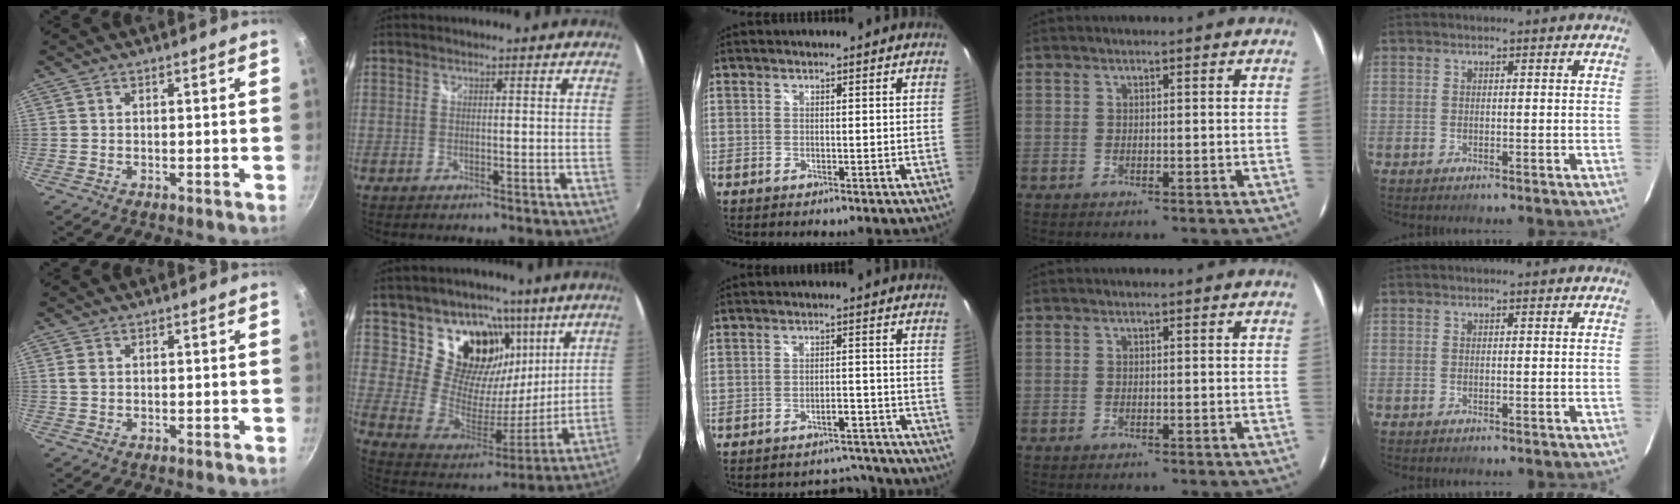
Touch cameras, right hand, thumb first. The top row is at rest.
{"thumb": {"total": 1.8, "force": [0.4, 1.3, 1.2], "torque": [-0.023, 0.003, 0.008]}, "index": {"total": 18.7, "force": [10.1, 13.2, 8.5], "torque": [-0.165, -0.004, 0.184]}, "middle": {"total": 9.8, "force": [-8.9, 3.5, 1.9], "torque": [-0.034, 0.025, -0.103]}}